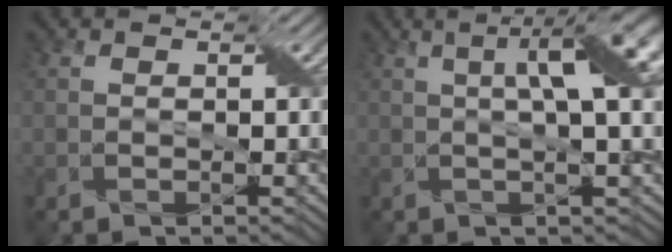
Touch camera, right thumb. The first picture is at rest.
{"total": 8.9, "force": [2.1, 2.2, 8.3], "torque": [-0.106, 0.023, 0.022]}